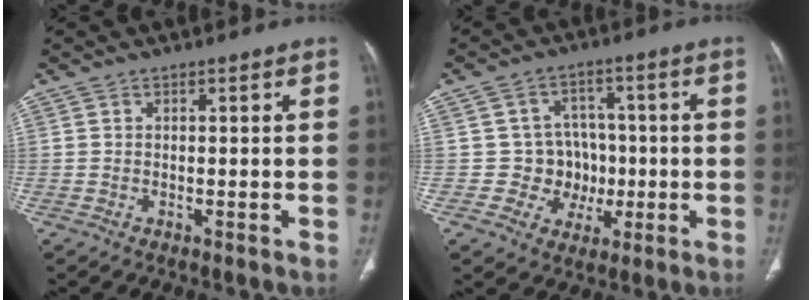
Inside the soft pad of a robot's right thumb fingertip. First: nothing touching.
{"total": 7.9, "force": [-0.9, 7.6, 2.0], "torque": [0.024, 0.024, -0.011]}